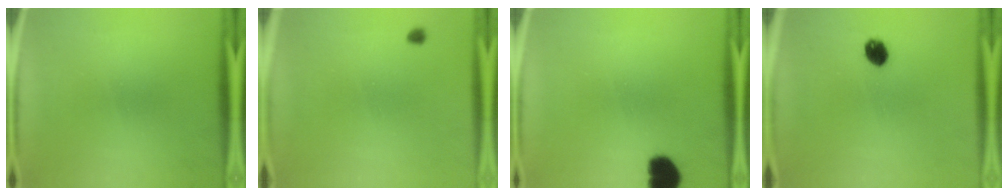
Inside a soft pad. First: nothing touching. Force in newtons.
{"total": 0.9}
{"total": 7.4}
{"total": 4.2}